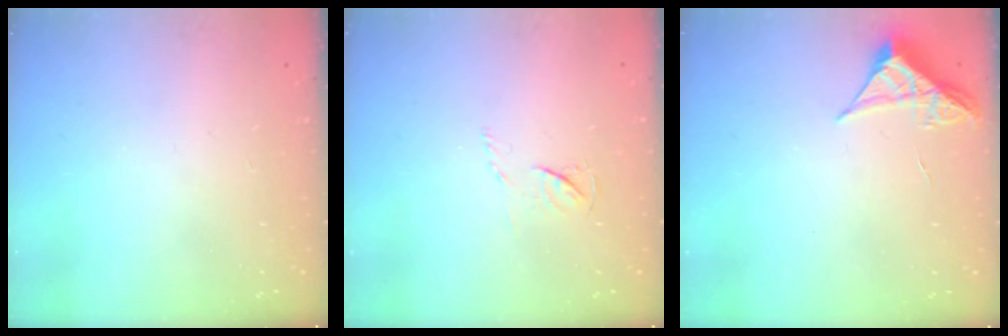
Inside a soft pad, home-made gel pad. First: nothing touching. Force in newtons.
{"total": 3.8, "press": 3.8, "slide": 0.5}
{"total": 5.2, "press": 5.1, "slide": 0.3}